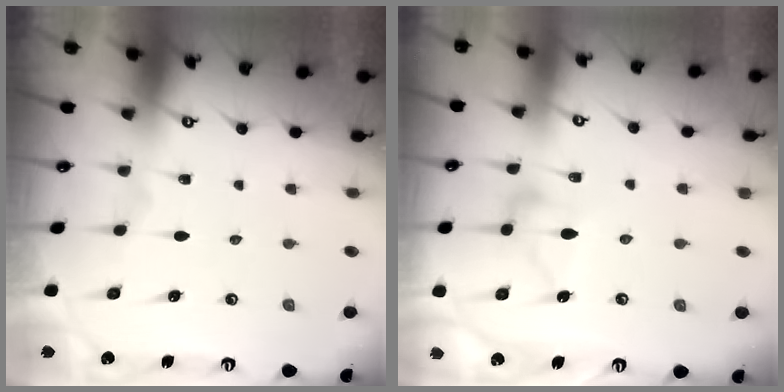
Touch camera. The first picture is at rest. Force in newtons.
{"total": 10.1, "press": 10.0, "slide": 0.4}